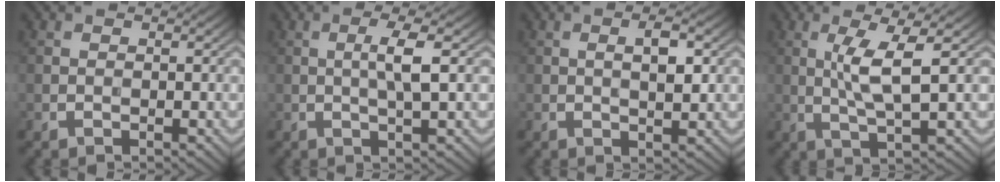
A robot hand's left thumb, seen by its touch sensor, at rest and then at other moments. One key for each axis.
{"total": 3.5, "fx": 0.4, "fy": 0.3, "fz": 3.4, "tx": -0.065, "ty": 0.006, "tz": 0.007}
{"total": 3.4, "fx": 0.6, "fy": 1.0, "fz": 3.2, "tx": -0.058, "ty": -0.001, "tz": 0.012}
{"total": 5.5, "fx": 1.0, "fy": 0.8, "fz": 5.3, "tx": -0.114, "ty": 0.005, "tz": 0.026}